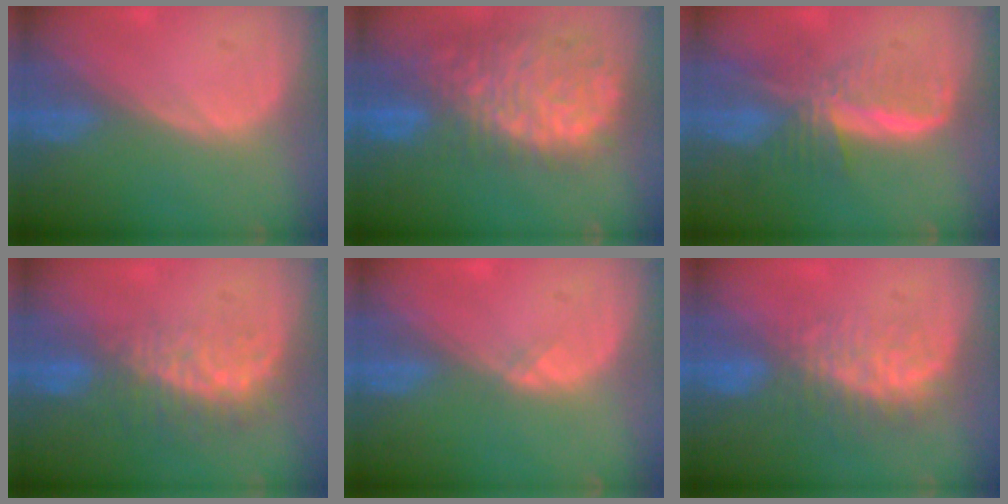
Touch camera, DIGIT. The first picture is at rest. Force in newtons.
{"total": 13.3, "press": 11.0, "slide": 7.4}
{"total": 8.1, "press": 6.9, "slide": 4.1}
{"total": 8.3, "press": 7.2, "slide": 4.1}
{"total": 0.8, "press": 0.5, "slide": 0.6}
{"total": 7.6, "press": 7.1, "slide": 2.8}